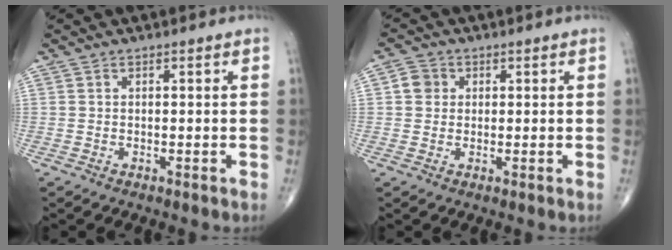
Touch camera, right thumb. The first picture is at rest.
{"total": 3.2, "force": [0.6, 3.0, 1.2], "torque": [-0.007, 0.004, 0.006]}